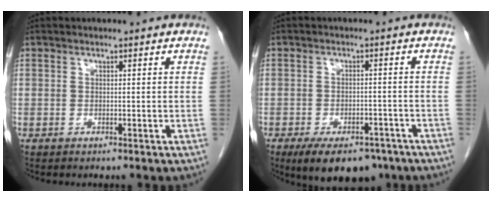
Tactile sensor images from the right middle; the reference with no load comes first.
{"total": 10.6, "force": [-7.6, 4.9, 5.5], "torque": [-0.080, -0.002, -0.114]}